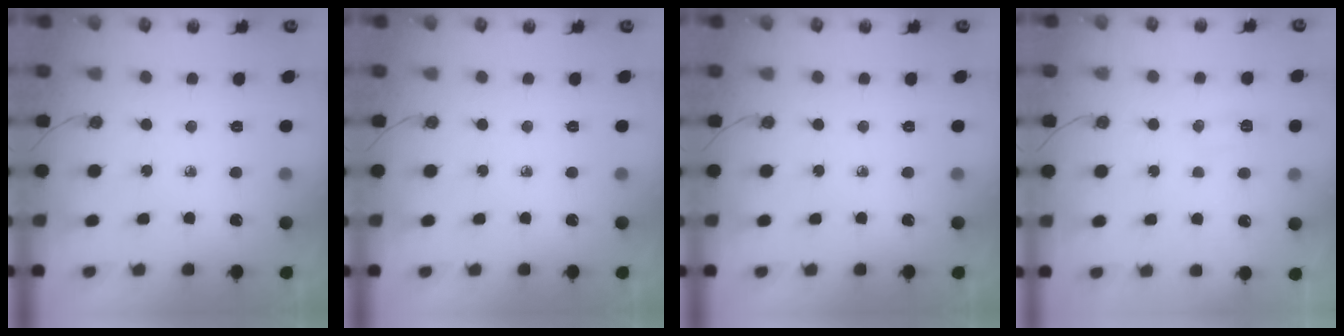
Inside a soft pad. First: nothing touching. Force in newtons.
{"total": 0.0}
{"total": 0.0}
{"total": 14.4, "press": 6.3, "slide": 12.9}